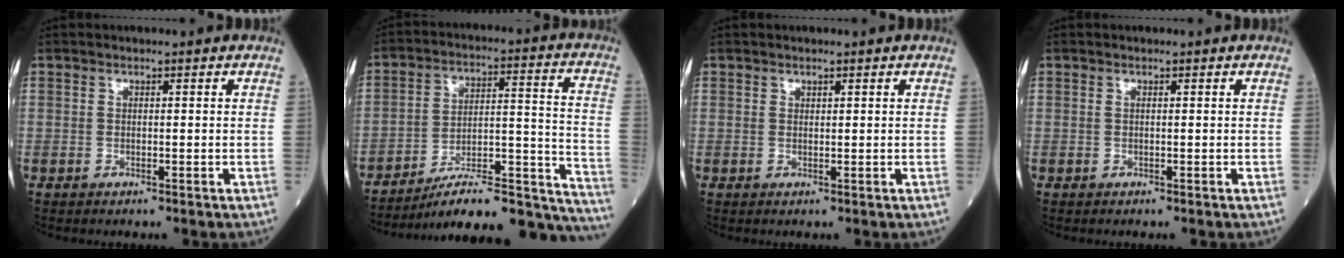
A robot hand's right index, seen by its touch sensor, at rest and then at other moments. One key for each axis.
{"total": 22.3, "fx": -20.4, "fy": 2.9, "fz": 8.7, "tx": -0.059, "ty": 0.048, "tz": -0.291}
{"total": 0.6, "fx": 0.5, "fy": 0.2, "fz": 0.2, "tx": -0.005, "ty": -0.004, "tz": 0.011}
{"total": 0.0}